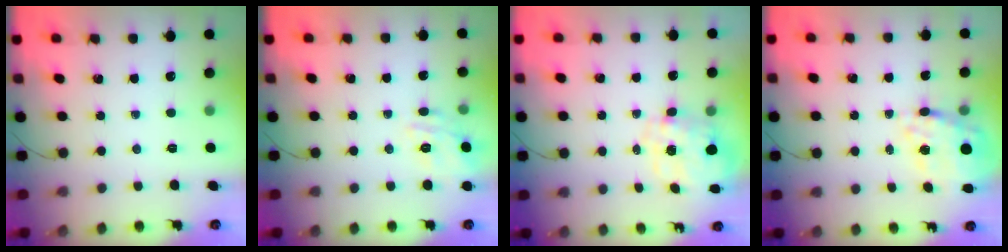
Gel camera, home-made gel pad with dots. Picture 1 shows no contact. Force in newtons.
{"total": 11.3, "press": 11.3, "slide": 0.8}
{"total": 9.9, "press": 9.8, "slide": 1.5}
{"total": 15.9, "press": 15.5, "slide": 3.6}